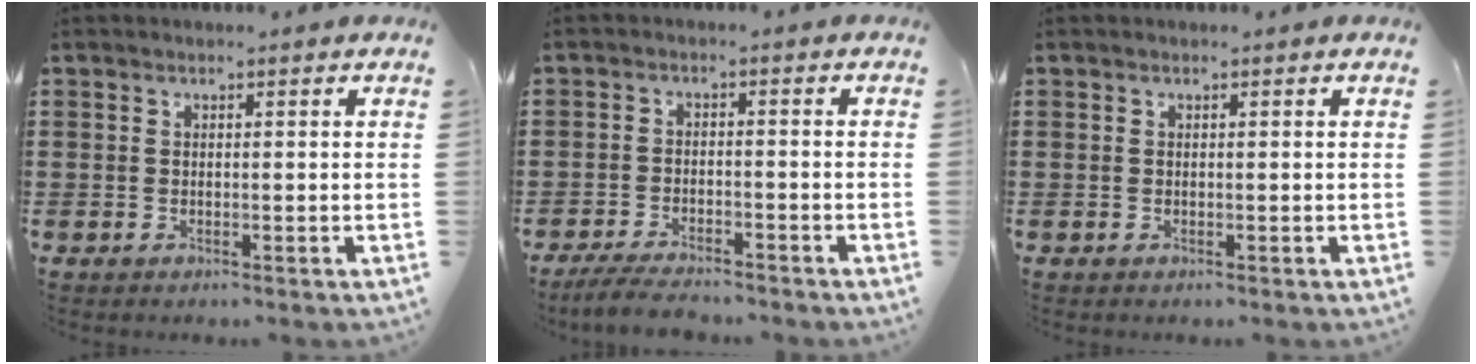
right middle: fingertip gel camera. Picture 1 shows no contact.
{"total": 4.1, "force": [-3.8, 0.6, 1.4], "torque": [-0.036, -0.005, -0.079]}
{"total": 0.0}